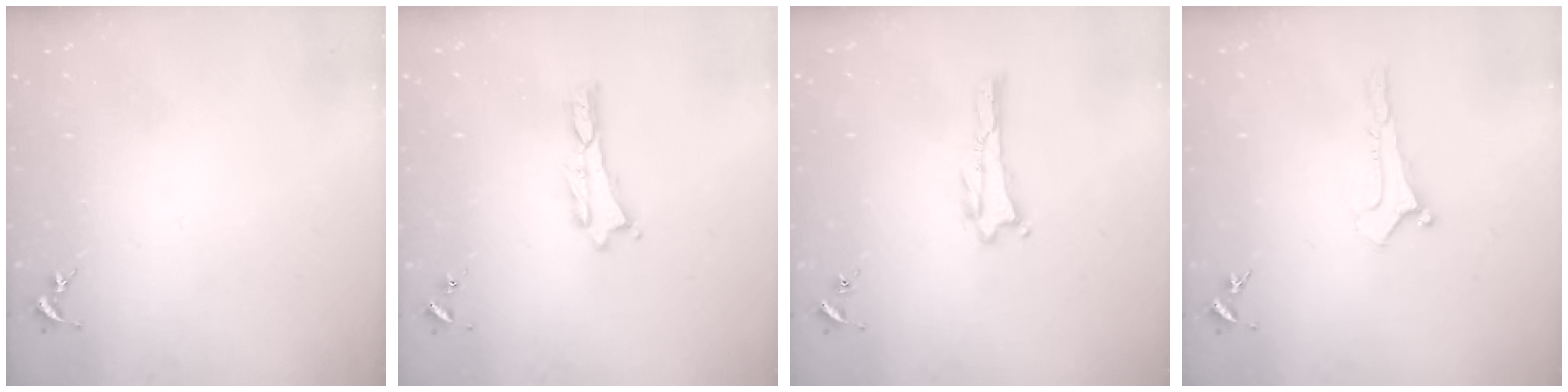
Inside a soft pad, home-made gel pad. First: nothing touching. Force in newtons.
{"total": 0.0}
{"total": 0.0}
{"total": 0.0}